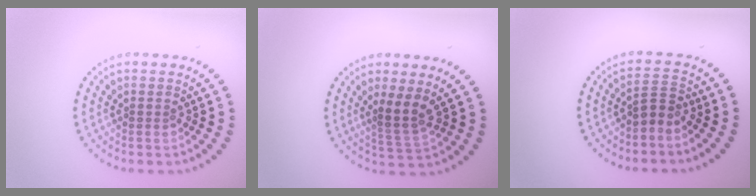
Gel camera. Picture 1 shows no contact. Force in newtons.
{"total": 2.5, "press": 1.8, "slide": 1.7}
{"total": 1.9, "press": 1.3, "slide": 1.3}